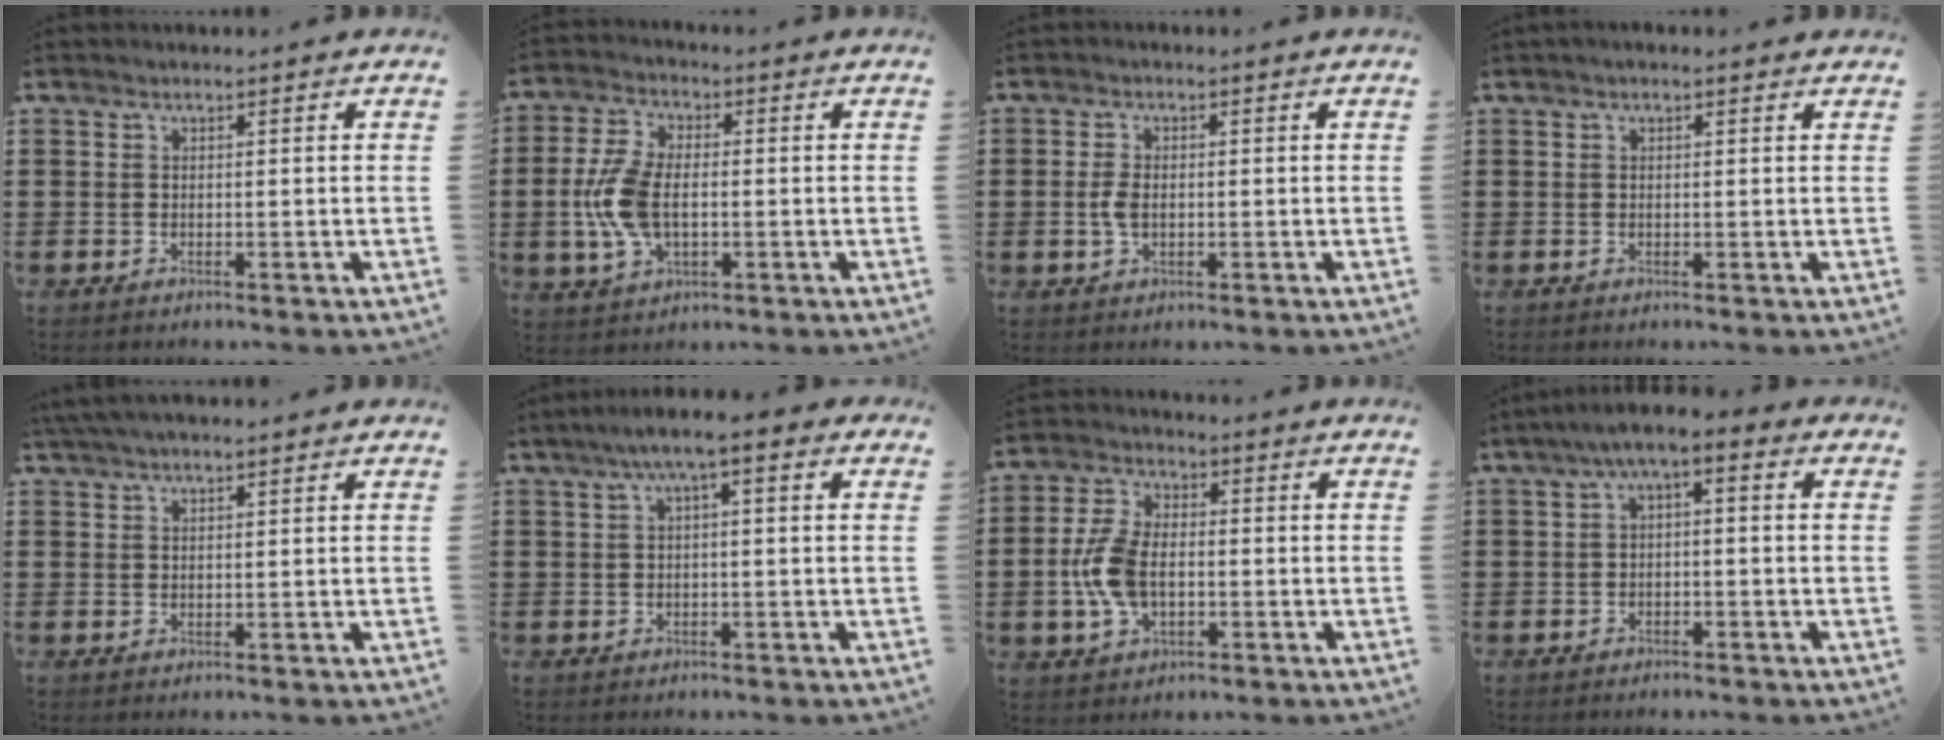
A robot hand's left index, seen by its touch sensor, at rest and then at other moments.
{"total": 8.9, "force": [-0.7, 4.9, 7.4], "torque": [-0.189, -0.004, -0.022]}
{"total": 3.1, "force": [-0.2, 1.6, 2.6], "torque": [-0.065, -0.002, -0.008]}
{"total": 0.8, "force": [0.3, 0.2, 0.7], "torque": [-0.013, 0.003, 0.005]}
{"total": 2.3, "force": [2.0, 0.3, 1.2], "torque": [-0.028, 0.003, 0.038]}
{"total": 3.4, "force": [0.2, 0.4, 3.3], "torque": [-0.069, 0.002, -0.003]}
{"total": 8.6, "force": [-1.0, 5.1, 6.9], "torque": [-0.171, 0.001, -0.025]}
{"total": 3.0, "force": [-2.0, 0.5, 2.2], "torque": [-0.042, 0.002, -0.045]}